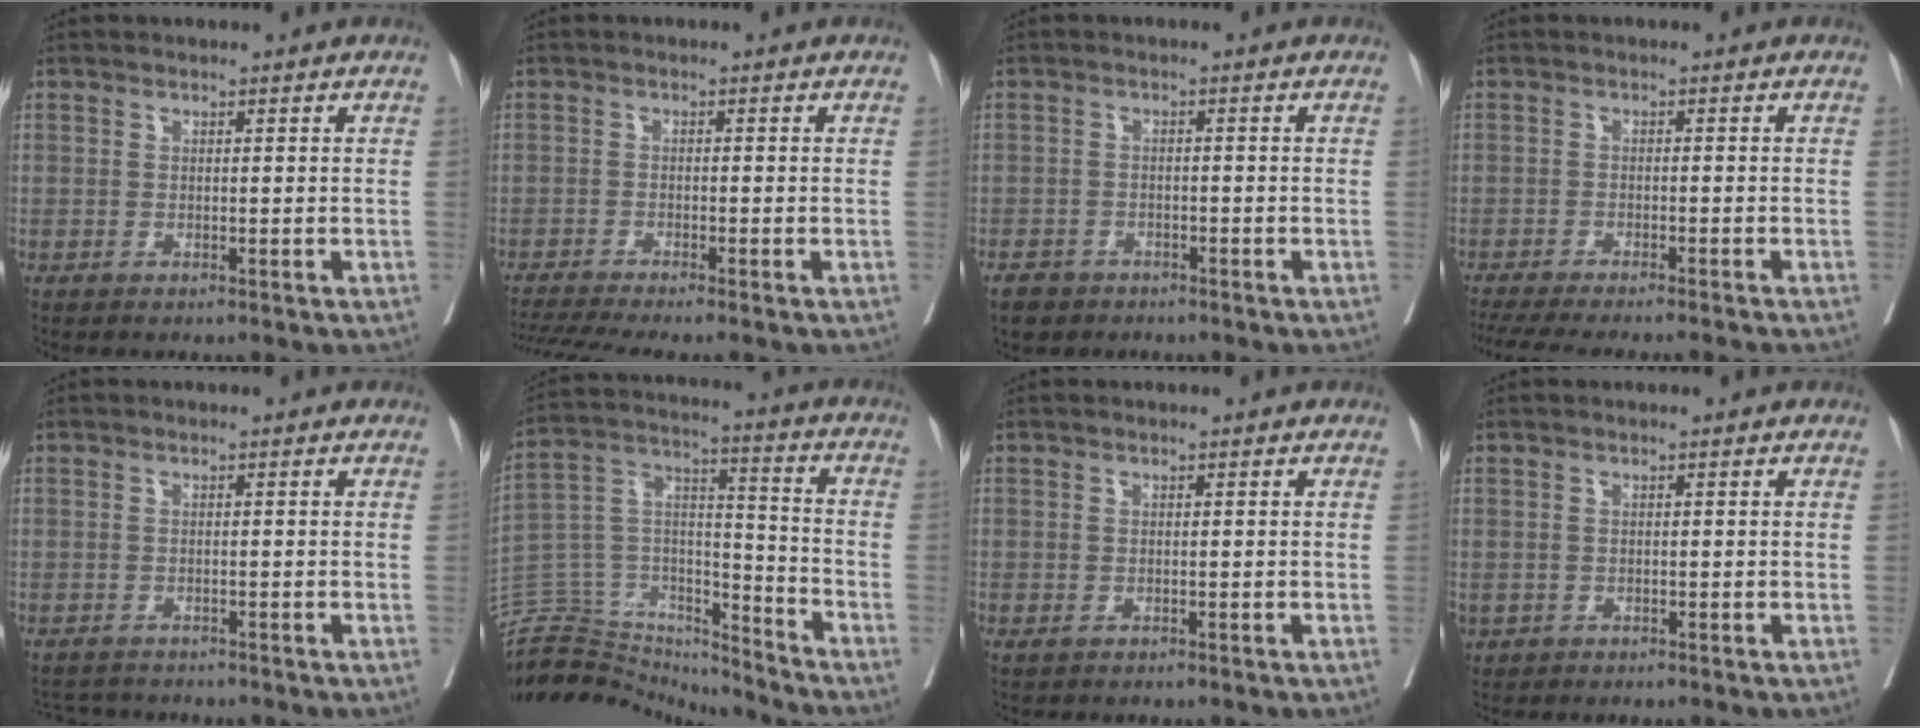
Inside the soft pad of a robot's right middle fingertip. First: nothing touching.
{"total": 6.1, "force": [-5.3, -1.1, 2.8], "torque": [-0.045, -0.013, -0.089]}
{"total": 3.9, "force": [-2.8, 2.6, 0.8], "torque": [-0.015, 0.002, -0.043]}
{"total": 13.9, "force": [-12.5, 0.4, 6.1], "torque": [-0.090, -0.026, -0.173]}
{"total": 3.0, "force": [-2.9, 0.5, -0.6], "torque": [0.010, -0.009, -0.047]}
{"total": 18.4, "force": [-17.5, 5.0, 2.4], "torque": [-0.052, 0.073, -0.286]}
{"total": 1.0, "force": [-0.4, 0.6, 0.7], "torque": [-0.015, -0.002, -0.001]}
{"total": 2.2, "force": [-0.8, 1.8, 0.9], "torque": [-0.022, -0.001, -0.005]}